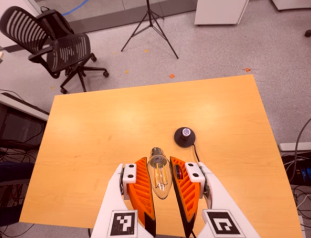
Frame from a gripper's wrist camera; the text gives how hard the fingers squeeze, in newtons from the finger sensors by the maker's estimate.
{"total": 12.4, "left": 13.6, "right": 11.2}